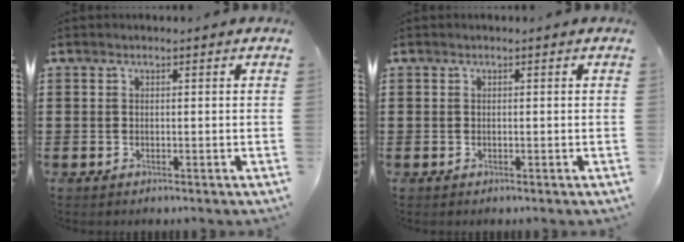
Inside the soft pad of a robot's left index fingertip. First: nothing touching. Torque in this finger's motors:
{"motor_torque": [-0.04, -0.02, -0.01, 0.00]}